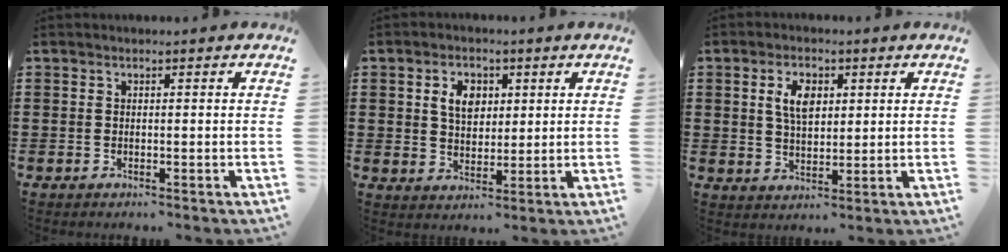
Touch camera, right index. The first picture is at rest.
{"total": 4.9, "force": [1.8, 3.4, 3.2], "torque": [-0.066, 0.012, 0.028]}
{"total": 4.9, "force": [1.8, 2.6, 3.8], "torque": [-0.074, 0.010, 0.030]}